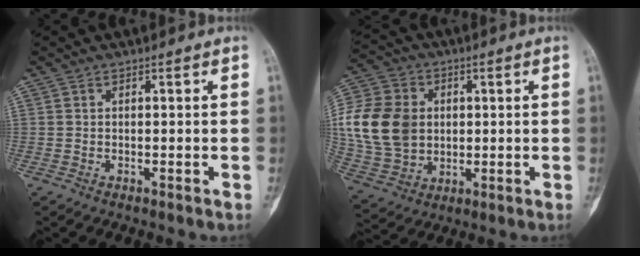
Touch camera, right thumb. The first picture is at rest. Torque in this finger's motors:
{"motor_torque": [0.37, 0.37, 0.16, 0.01, 0.10]}